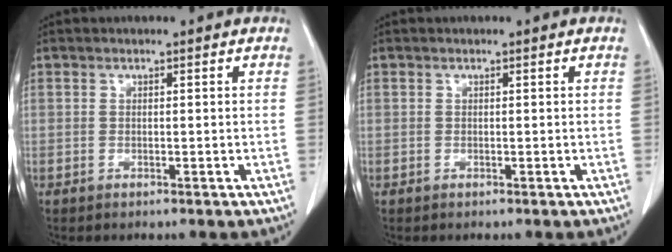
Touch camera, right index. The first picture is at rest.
{"total": 0.0}